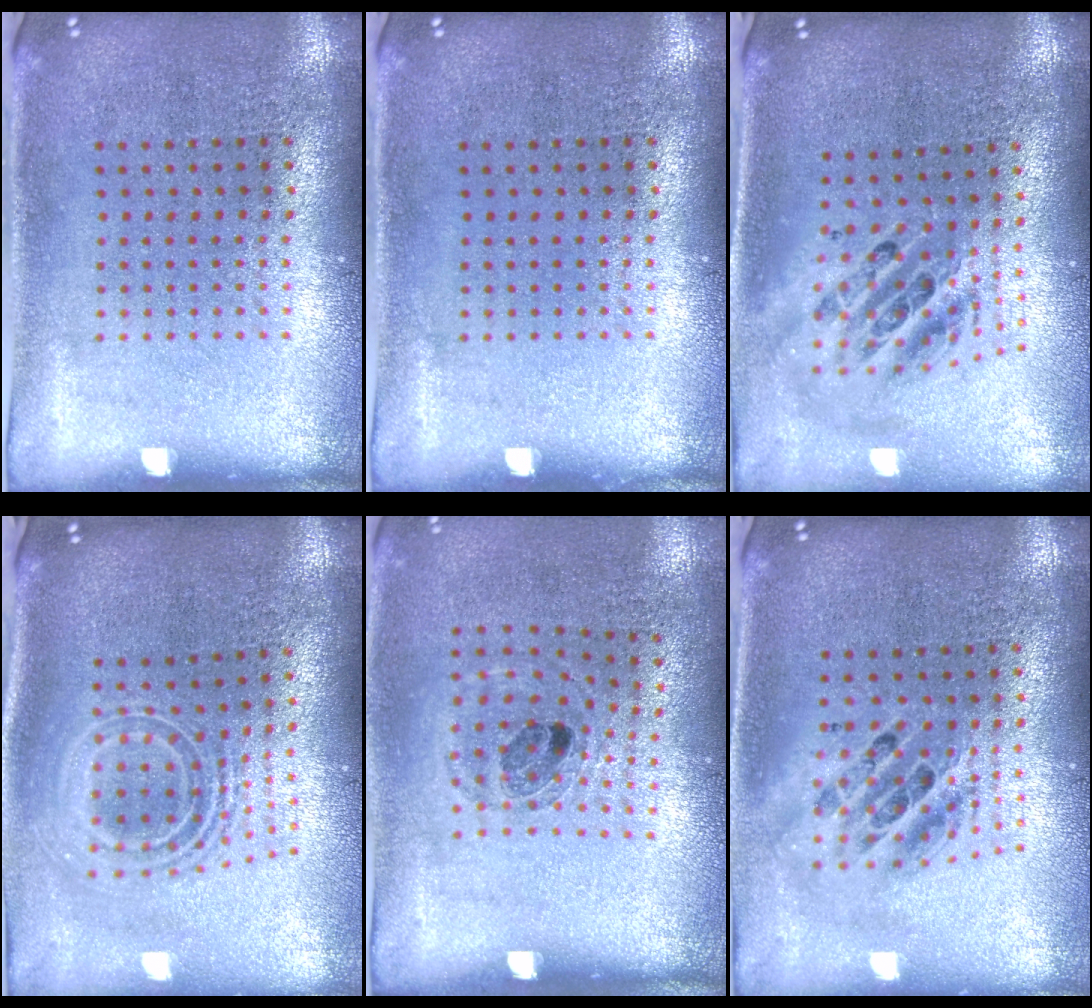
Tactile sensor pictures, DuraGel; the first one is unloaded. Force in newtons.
{"total": 0.0}
{"total": 2.2, "press": 1.7, "slide": 1.4}
{"total": 2.3, "press": 1.7, "slide": 1.6}
{"total": 0.8, "press": 0.8, "slide": 0.3}
{"total": 1.8, "press": 1.4, "slide": 1.1}